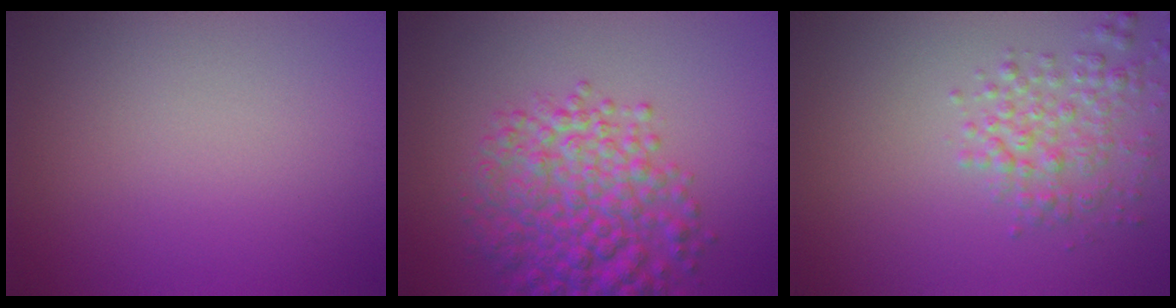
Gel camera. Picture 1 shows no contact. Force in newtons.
{"total": 7.0, "press": 7.0, "slide": 0.3}
{"total": 3.0, "press": 3.0, "slide": 0.2}